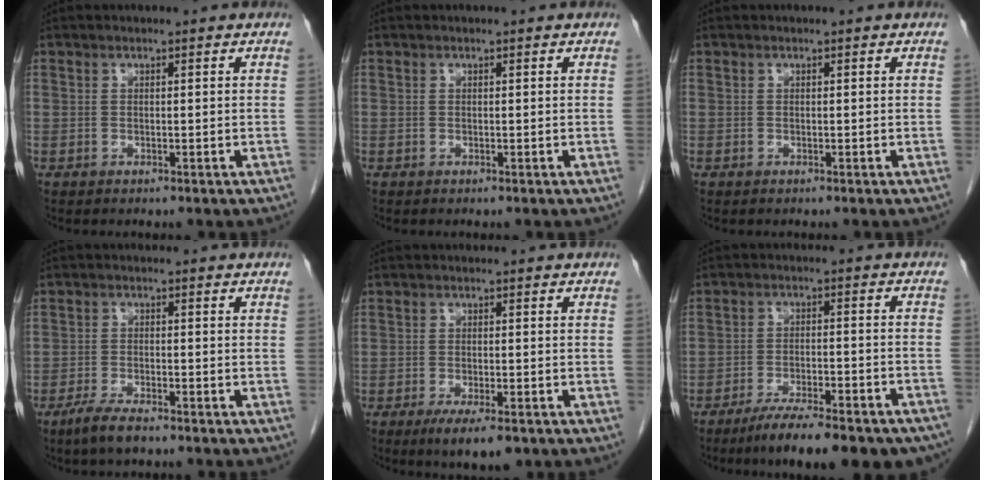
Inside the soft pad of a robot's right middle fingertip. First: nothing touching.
{"total": 0.0}
{"total": 0.0}
{"total": 4.4, "force": [-3.3, 0.8, 2.8], "torque": [-0.062, -0.008, -0.061]}
{"total": 6.2, "force": [-4.0, 1.5, 4.5], "torque": [-0.069, -0.013, -0.058]}
{"total": 18.1, "force": [-14.7, 3.4, 10.0], "torque": [-0.098, 0.004, -0.204]}